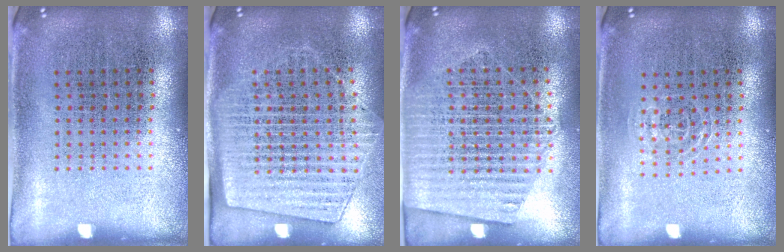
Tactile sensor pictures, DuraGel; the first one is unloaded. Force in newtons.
{"total": 1.8, "press": 1.5, "slide": 1.0}
{"total": 1.6, "press": 1.5, "slide": 0.7}
{"total": 0.9, "press": 0.6, "slide": 0.7}